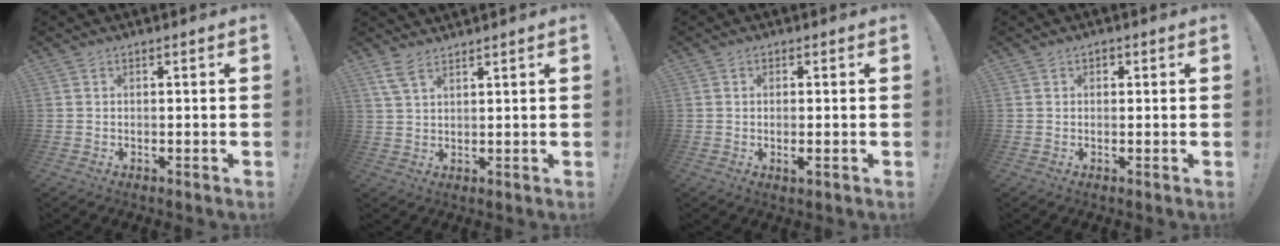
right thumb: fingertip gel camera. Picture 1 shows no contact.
{"total": 4.7, "force": [3.7, 1.2, 2.5], "torque": [-0.047, -0.016, 0.070]}
{"total": 2.3, "force": [-0.3, 0.3, 2.3], "torque": [-0.028, -0.004, -0.006]}
{"total": 1.2, "force": [0.1, 1.1, 0.4], "torque": [-0.001, 0.001, -0.001]}